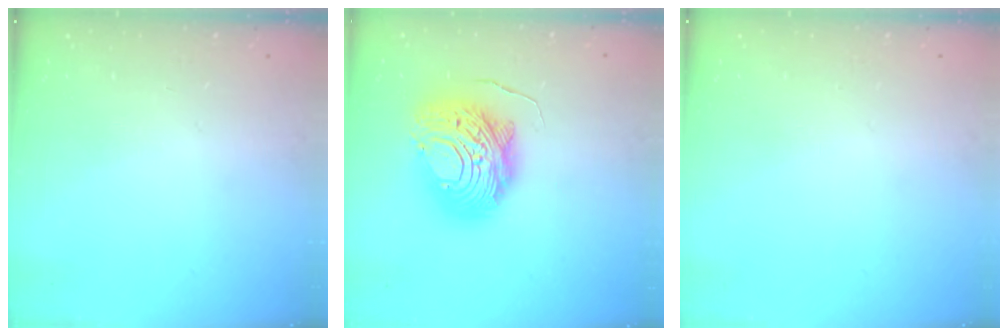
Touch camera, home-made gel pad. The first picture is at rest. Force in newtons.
{"total": 17.5, "press": 17.5, "slide": 1.5}
{"total": 0.0}